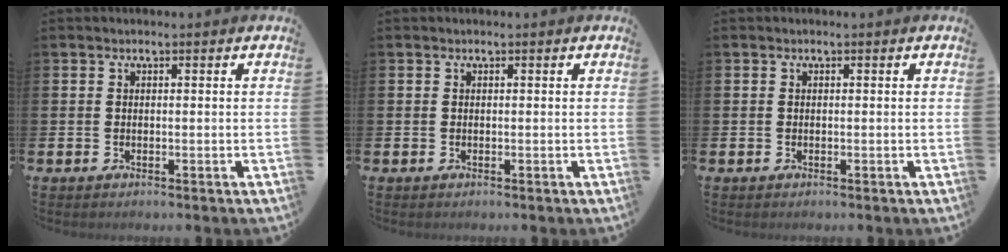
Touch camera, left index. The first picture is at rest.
{"total": 0.0}
{"total": 0.0}